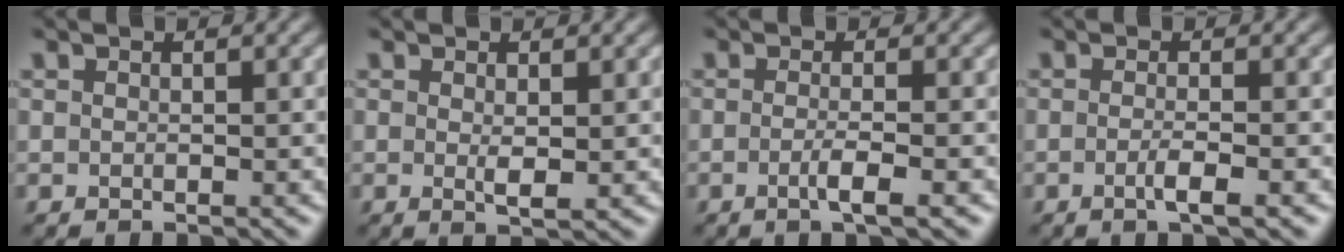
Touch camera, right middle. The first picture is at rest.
{"total": 1.3, "force": [0.2, 0.3, 1.2], "torque": [-0.023, -0.006, 0.007]}
{"total": 2.4, "force": [-0.8, 0.6, 2.1], "torque": [-0.032, -0.002, -0.018]}
{"total": 2.1, "force": [-0.8, 0.5, 1.8], "torque": [-0.026, 0.000, -0.018]}